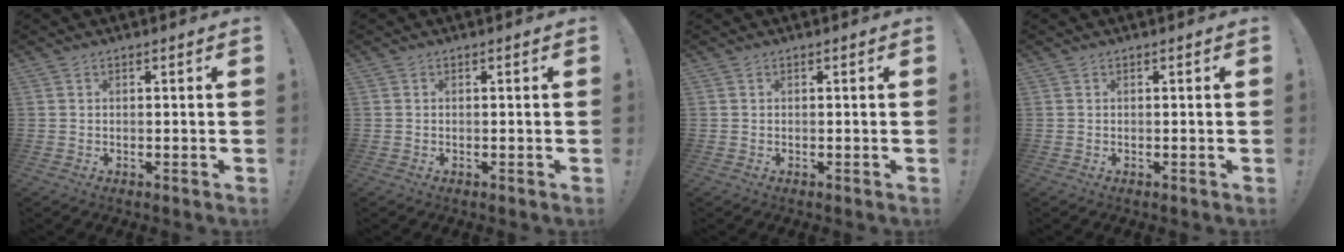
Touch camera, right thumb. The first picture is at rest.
{"total": 0.0}
{"total": 0.0}
{"total": 0.0}